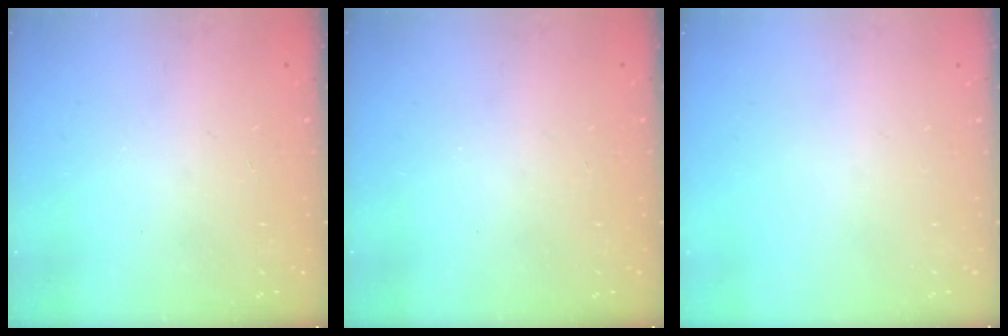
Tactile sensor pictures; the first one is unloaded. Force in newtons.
{"total": 0.0}
{"total": 0.0}